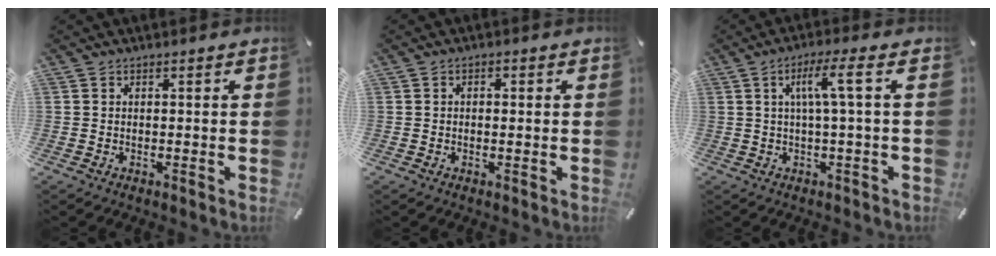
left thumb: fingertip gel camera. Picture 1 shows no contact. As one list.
[{"total": 1.1, "force": [-0.2, 0.7, 0.8], "torque": [-0.016, 0.004, -0.005]}, {"total": 7.0, "force": [1.4, 0.4, 6.9], "torque": [-0.136, 0.004, 0.016]}]